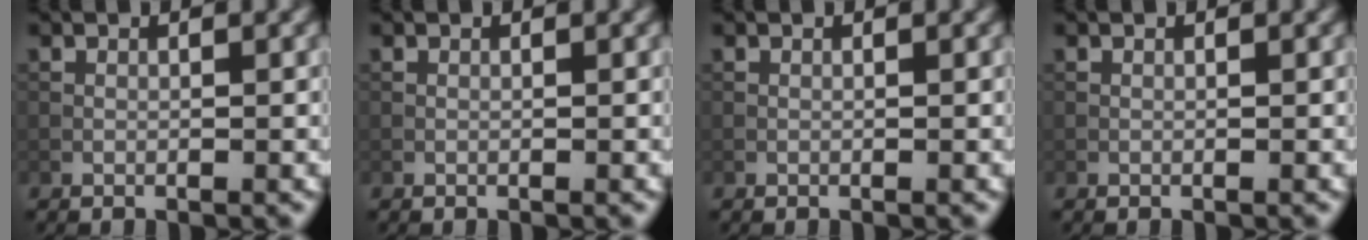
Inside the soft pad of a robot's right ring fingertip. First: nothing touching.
{"total": 0.0}
{"total": 0.0}
{"total": 0.0}